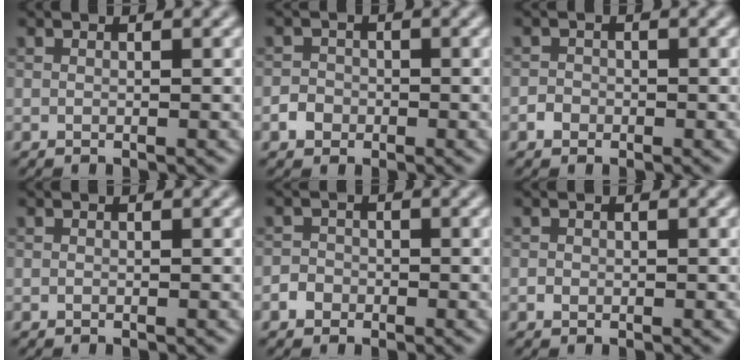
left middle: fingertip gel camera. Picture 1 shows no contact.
{"total": 1.5, "force": [-0.6, 1.4, 0.4], "torque": [-0.001, 0.002, -0.015]}
{"total": 1.0, "force": [-0.5, 0.9, 0.2], "torque": [0.000, 0.000, -0.011]}
{"total": 0.0}
{"total": 1.4, "force": [-0.7, 1.2, 0.3], "torque": [0.002, 0.004, -0.017]}
{"total": 0.5, "force": [-0.1, 0.5, 0.1], "torque": [0.000, -0.003, -0.002]}